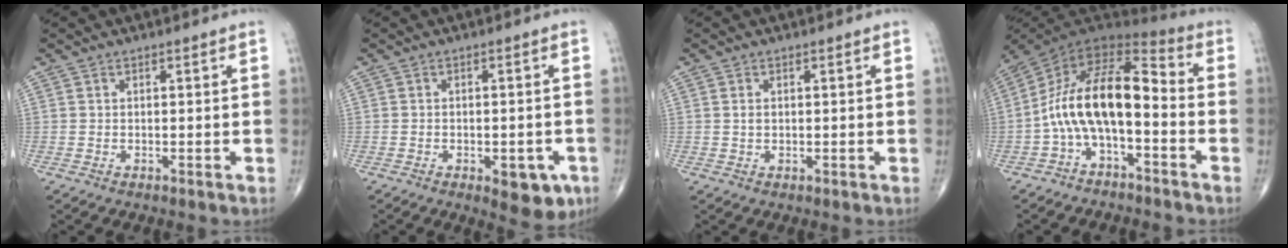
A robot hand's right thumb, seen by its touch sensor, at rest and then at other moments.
{"total": 7.1, "force": [-3.1, 3.3, 5.4], "torque": [-0.048, 0.010, -0.031]}
{"total": 1.0, "force": [0.2, 0.6, 0.8], "torque": [-0.015, -0.001, 0.005]}
{"total": 15.2, "force": [-3.0, 6.9, 13.2], "torque": [-0.225, 0.081, -0.066]}